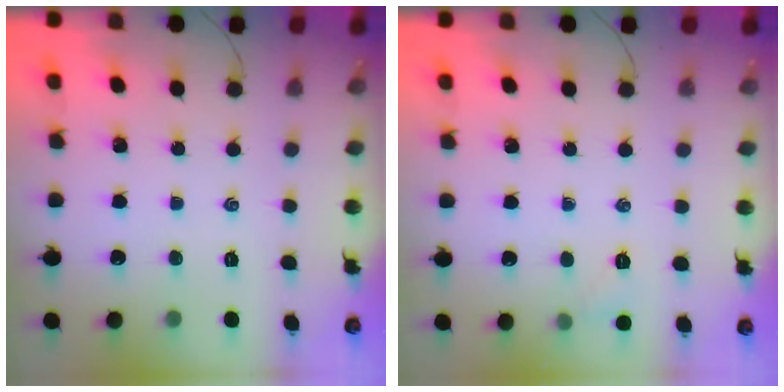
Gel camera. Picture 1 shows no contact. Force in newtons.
{"total": 4.3, "press": 4.1, "slide": 1.2}